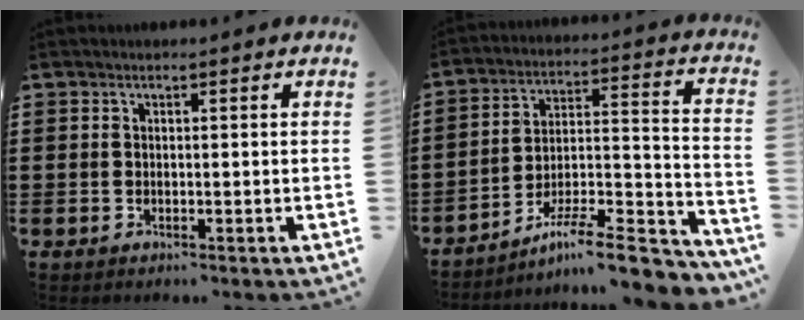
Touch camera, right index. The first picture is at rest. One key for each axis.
{"total": 10.3, "fx": -8.4, "fy": 1.3, "fz": 5.9, "tx": -0.085, "ty": 0.014, "tz": -0.160}